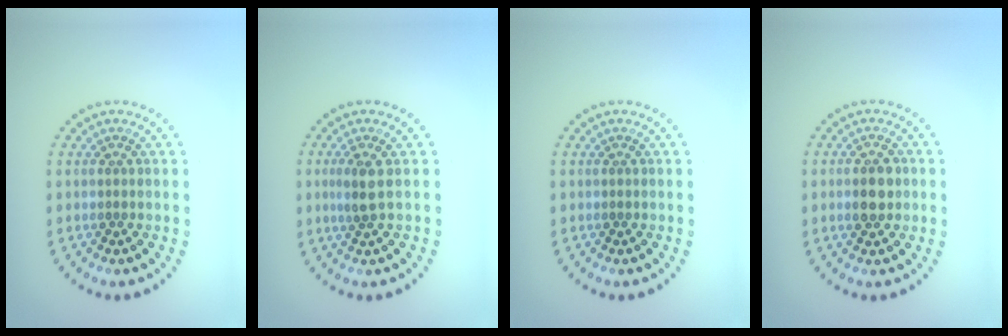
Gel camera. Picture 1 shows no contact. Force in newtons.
{"total": 1.9, "press": 1.5, "slide": 1.0}
{"total": 0.0}
{"total": 2.9, "press": 2.9, "slide": 0.1}